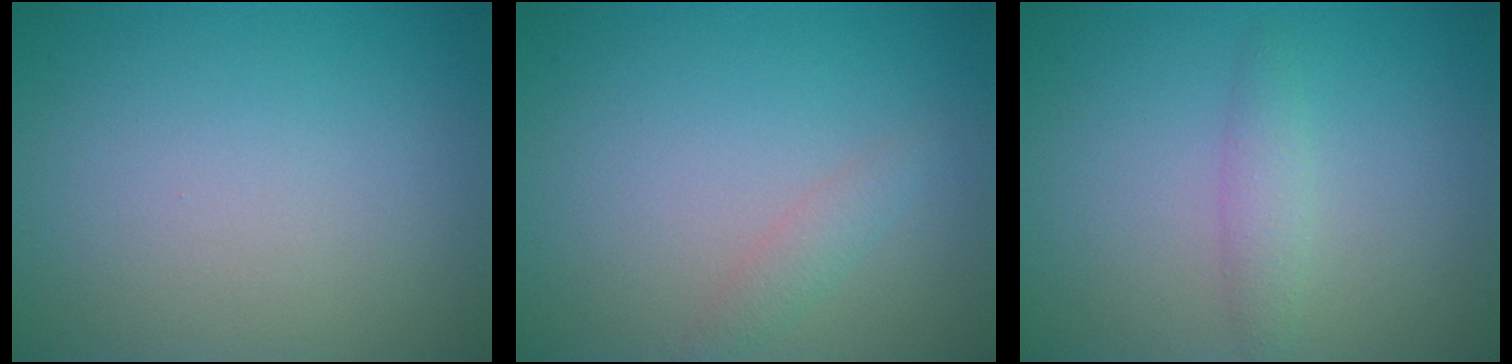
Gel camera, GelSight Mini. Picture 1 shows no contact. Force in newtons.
{"total": 1.2, "press": 1.2, "slide": 0.0}
{"total": 1.5, "press": 1.5, "slide": 0.0}